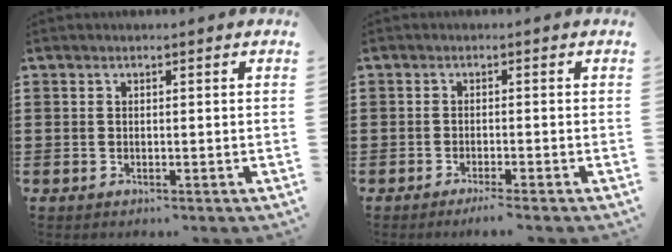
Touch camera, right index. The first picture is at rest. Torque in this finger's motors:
{"motor_torque": [-0.06, 0.06, 0.01, 0.00]}